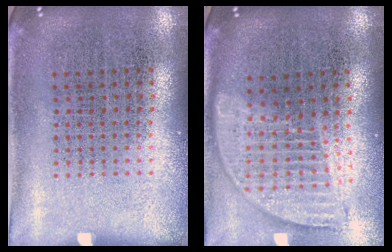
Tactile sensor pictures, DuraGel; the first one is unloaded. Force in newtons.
{"total": 1.8, "press": 1.5, "slide": 0.9}